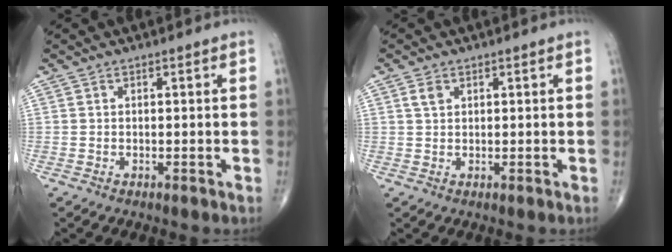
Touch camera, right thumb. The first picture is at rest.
{"total": 1.9, "force": [0.9, 1.3, 1.1], "torque": [-0.019, 0.001, 0.018]}